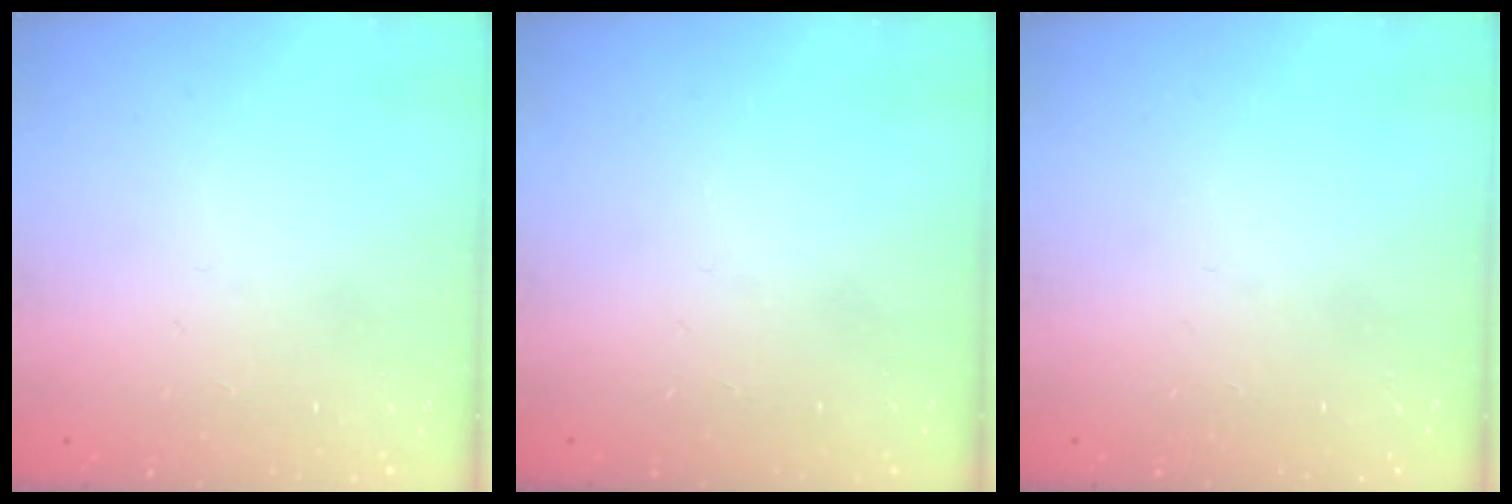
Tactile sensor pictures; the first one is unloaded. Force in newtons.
{"total": 0.0}
{"total": 0.0}